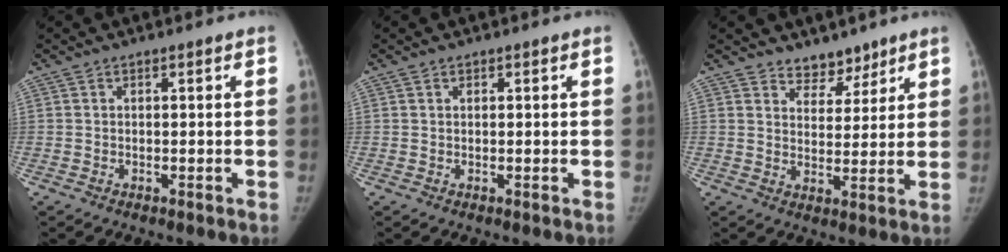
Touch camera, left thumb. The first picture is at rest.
{"total": 0.5, "force": [0.4, 0.3, 0.1], "torque": [-0.002, -0.002, 0.006]}
{"total": 5.4, "force": [4.5, 2.9, 0.8], "torque": [0.020, -0.034, 0.074]}